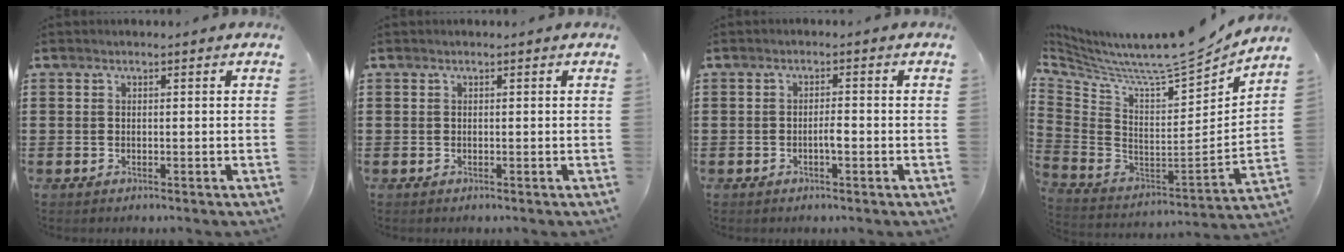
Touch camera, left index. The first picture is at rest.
{"total": 0.0}
{"total": 2.0, "force": [-0.6, 0.4, 1.8], "torque": [-0.036, 0.003, -0.011]}
{"total": 8.9, "force": [8.1, -0.2, 3.8], "torque": [-0.100, -0.076, 0.124]}